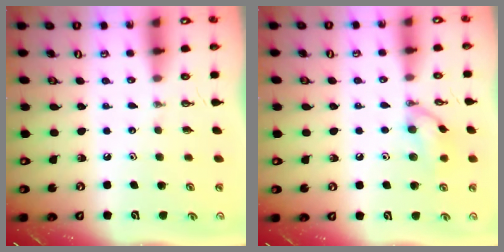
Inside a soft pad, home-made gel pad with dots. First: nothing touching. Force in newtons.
{"total": 10.3, "press": 10.2, "slide": 1.5}